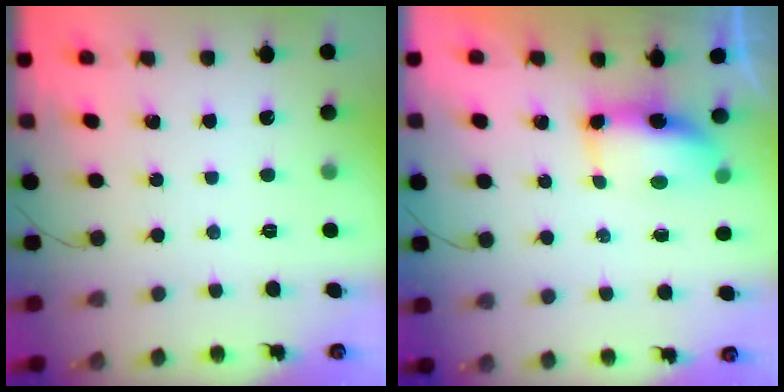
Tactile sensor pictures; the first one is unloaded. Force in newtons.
{"total": 7.3, "press": 7.3, "slide": 0.8}